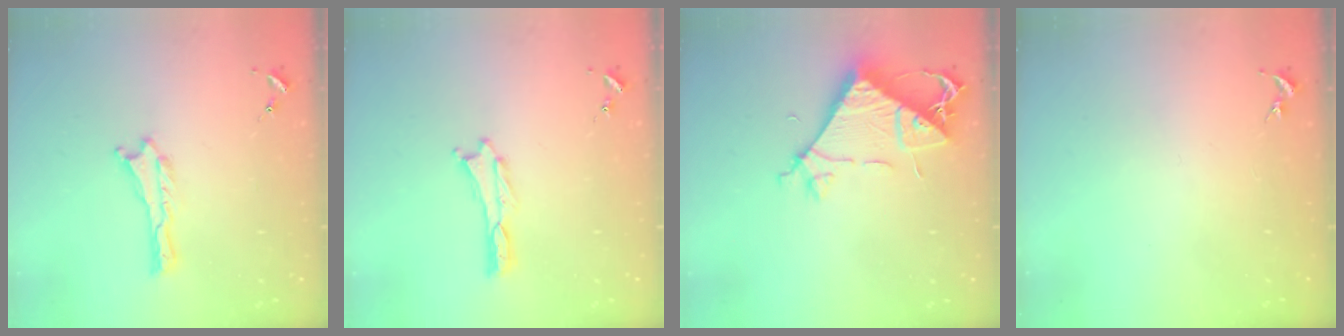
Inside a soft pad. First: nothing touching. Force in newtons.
{"total": 0.0}
{"total": 7.8, "press": 7.7, "slide": 1.2}
{"total": 0.0}